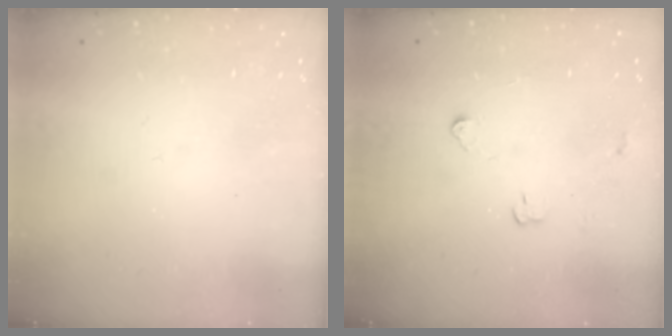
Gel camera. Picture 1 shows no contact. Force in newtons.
{"total": 2.9, "press": 2.9, "slide": 0.4}